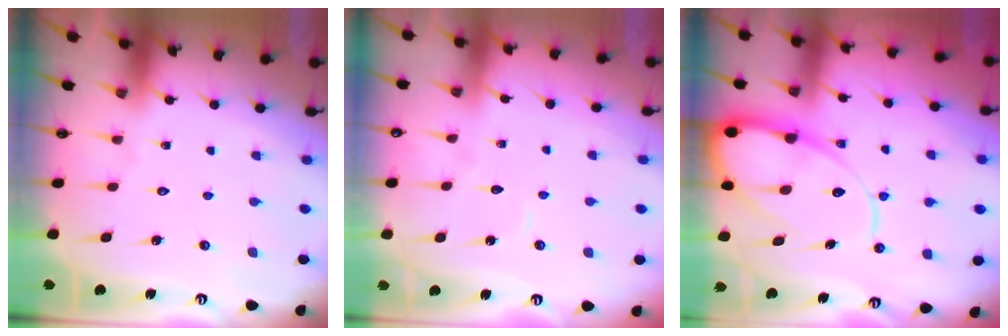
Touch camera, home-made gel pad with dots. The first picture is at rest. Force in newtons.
{"total": 3.4, "press": 3.4, "slide": 0.4}
{"total": 14.4, "press": 14.4, "slide": 1.4}